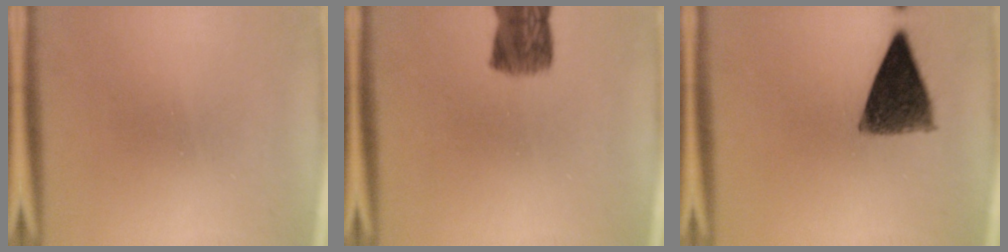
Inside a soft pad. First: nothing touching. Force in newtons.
{"total": 7.1}
{"total": 10.1}